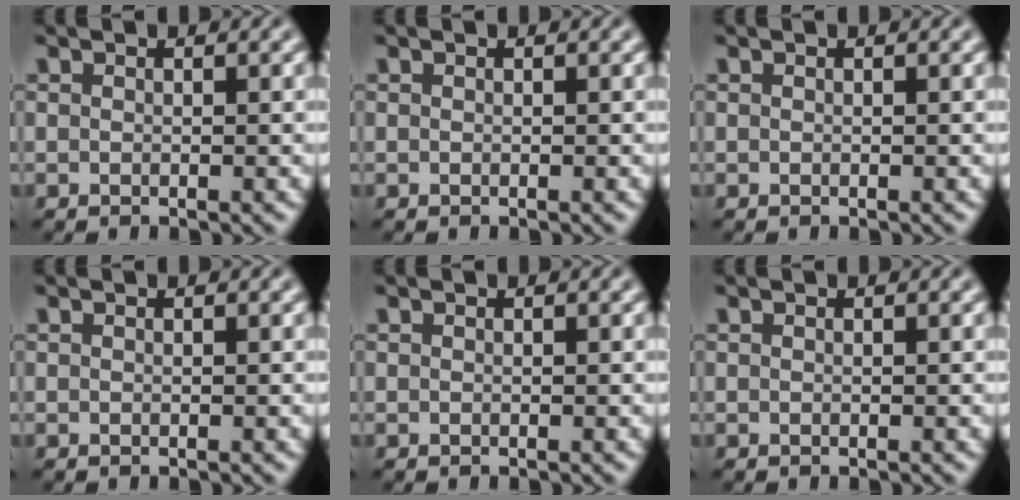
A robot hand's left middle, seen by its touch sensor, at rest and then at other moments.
{"total": 0.0}
{"total": 0.0}
{"total": 0.0}
{"total": 0.0}
{"total": 0.0}